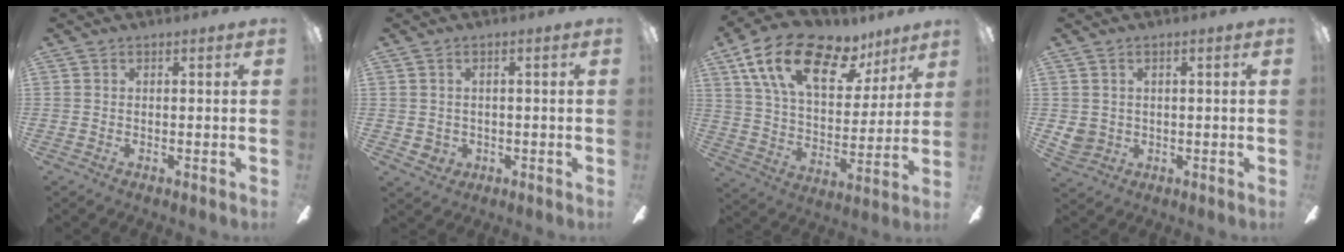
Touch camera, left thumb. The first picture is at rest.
{"total": 2.3, "force": [0.1, 2.0, 1.1], "torque": [-0.021, 0.003, 0.001]}
{"total": 21.8, "force": [12.3, 11.0, 14.3], "torque": [-0.241, -0.050, 0.215]}
{"total": 3.6, "force": [0.9, 3.2, 1.3], "torque": [-0.036, 0.005, 0.018]}